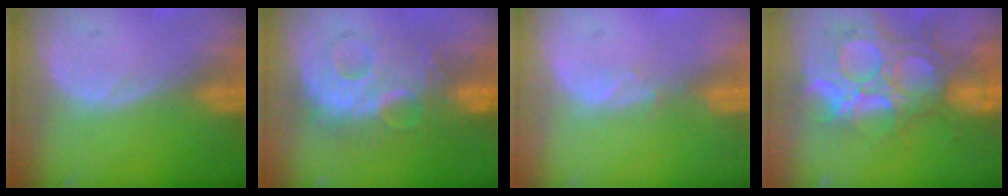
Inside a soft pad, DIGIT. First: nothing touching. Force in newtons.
{"total": 9.4, "press": 9.4, "slide": 0.8}
{"total": 1.1, "press": 1.0, "slide": 0.4}
{"total": 13.4, "press": 11.4, "slide": 7.0}